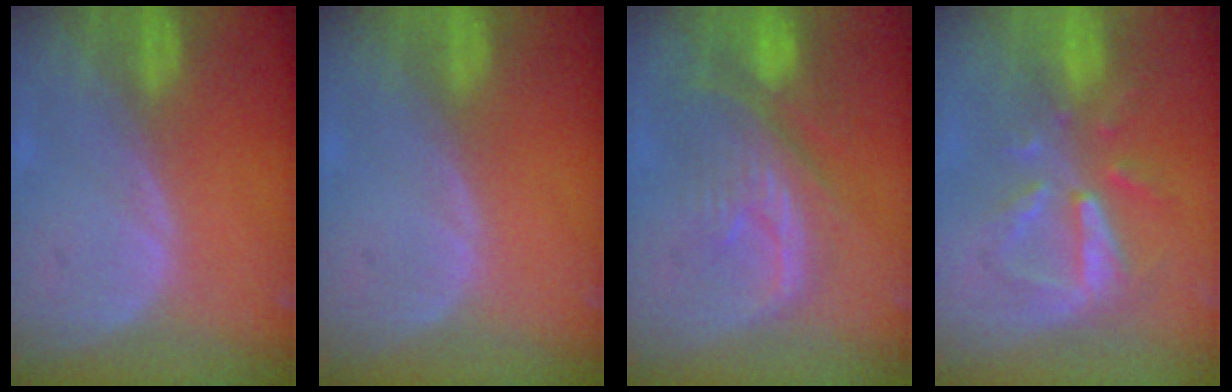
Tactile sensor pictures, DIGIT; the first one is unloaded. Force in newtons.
{"total": 0.0}
{"total": 10.2, "press": 8.9, "slide": 5.0}
{"total": 8.2, "press": 7.4, "slide": 3.6}